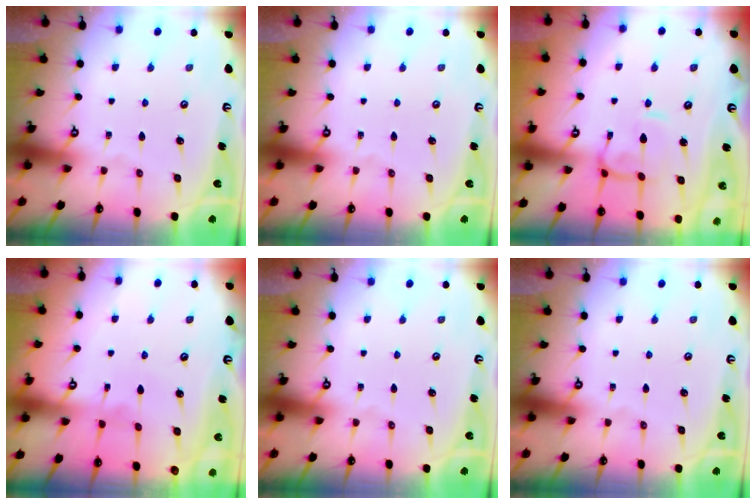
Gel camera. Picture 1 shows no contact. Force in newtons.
{"total": 0.0}
{"total": 2.9, "press": 2.8, "slide": 0.8}
{"total": 2.3, "press": 2.3, "slide": 0.3}
{"total": 0.0}
{"total": 0.0}